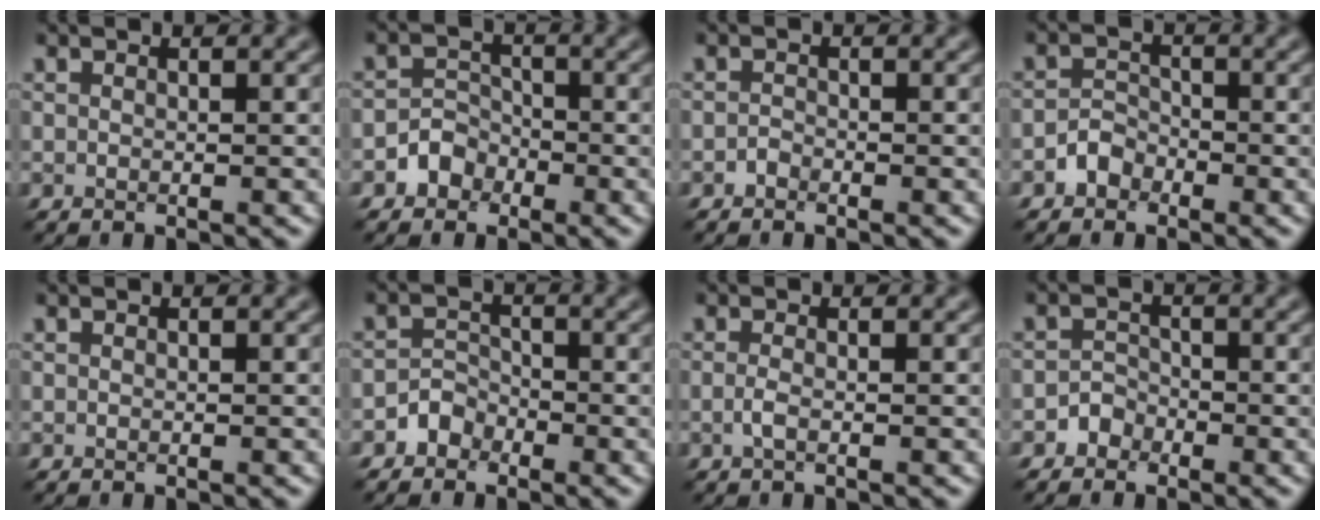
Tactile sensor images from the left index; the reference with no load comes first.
{"total": 2.2, "force": [-1.3, 1.7, 0.4], "torque": [0.002, 0.010, -0.027]}
{"total": 0.7, "force": [-0.5, 0.3, 0.2], "torque": [-0.003, -0.001, -0.012]}
{"total": 1.8, "force": [-1.2, 1.2, 0.4], "torque": [-0.002, 0.010, -0.024]}
{"total": 0.0}
{"total": 1.8, "force": [-1.3, 1.2, 0.2], "torque": [0.004, 0.011, -0.026]}
{"total": 1.1, "force": [-0.3, 0.3, 0.9], "torque": [-0.022, -0.003, -0.010]}
{"total": 1.5, "force": [-1.1, 1.0, 0.1], "torque": [0.006, 0.009, -0.020]}